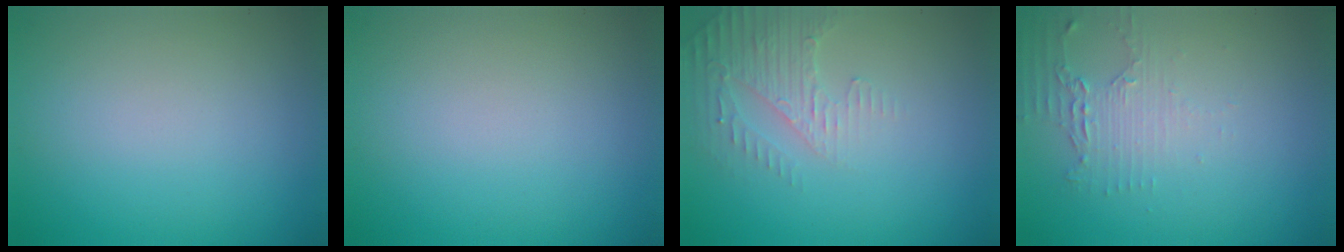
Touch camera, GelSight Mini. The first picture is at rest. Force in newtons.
{"total": 0.0}
{"total": 3.0, "press": 2.9, "slide": 0.8}
{"total": 2.2, "press": 1.8, "slide": 1.2}